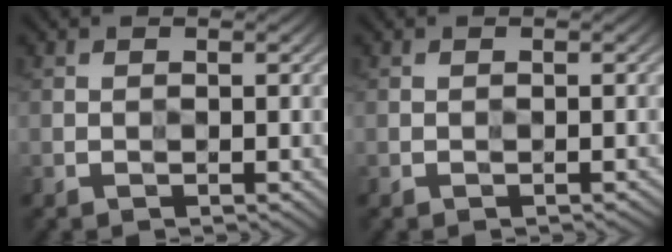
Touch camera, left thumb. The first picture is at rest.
{"total": 0.5, "force": [-0.4, 0.1, 0.3], "torque": [-0.001, 0.000, -0.002]}